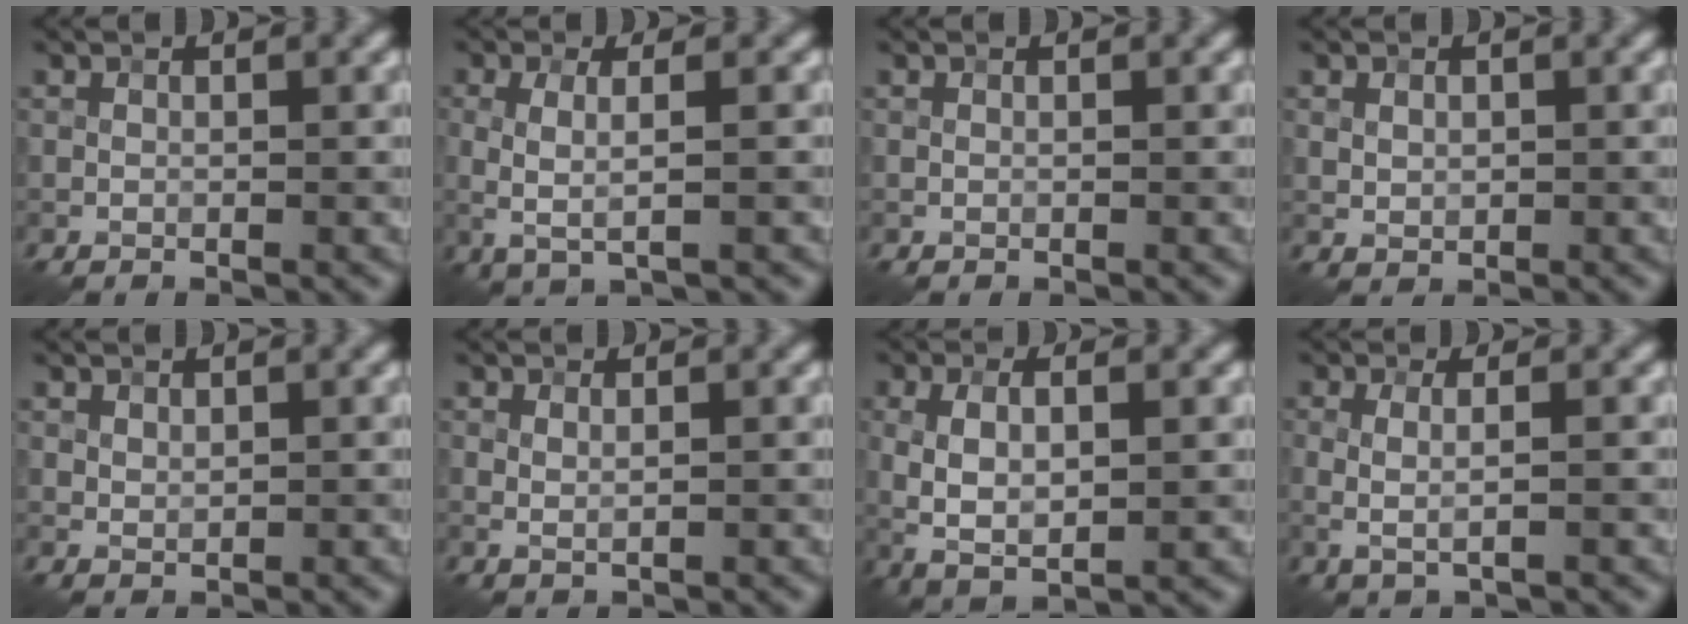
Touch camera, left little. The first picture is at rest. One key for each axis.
{"total": 2.7, "fx": -0.3, "fy": 0.6, "fz": 2.6, "tx": -0.057, "ty": -0.002, "tz": -0.006}
{"total": 0.0}
{"total": 1.1, "fx": 0.2, "fy": 0.9, "fz": 0.6, "tx": -0.012, "ty": -0.001, "tz": 0.007}
{"total": 0.8, "fx": 0.4, "fy": 0.6, "fz": 0.4, "tx": -0.011, "ty": -0.001, "tz": 0.011}
{"total": 0.9, "fx": 0.2, "fy": 0.4, "fz": 0.8, "tx": -0.020, "ty": 0.000, "tz": 0.005}
{"total": 5.5, "fx": -0.1, "fy": 2.4, "fz": 4.9, "tx": -0.100, "ty": 0.002, "tz": -0.002}
{"total": 2.0, "fx": -0.2, "fy": 0.5, "fz": 1.9, "tx": -0.038, "ty": 0.001, "tz": -0.004}